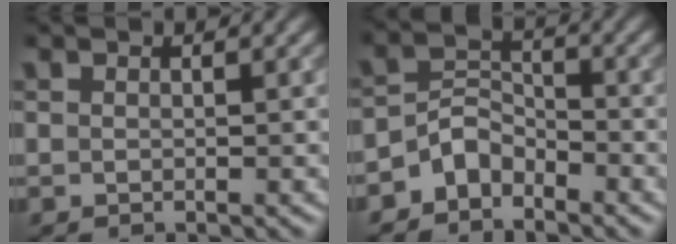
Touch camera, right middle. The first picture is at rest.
{"total": 3.0, "force": [-2.4, 1.6, 0.9], "torque": [-0.013, 0.013, -0.054]}